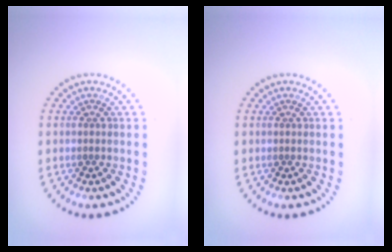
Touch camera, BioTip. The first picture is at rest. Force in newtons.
{"total": 0.0}